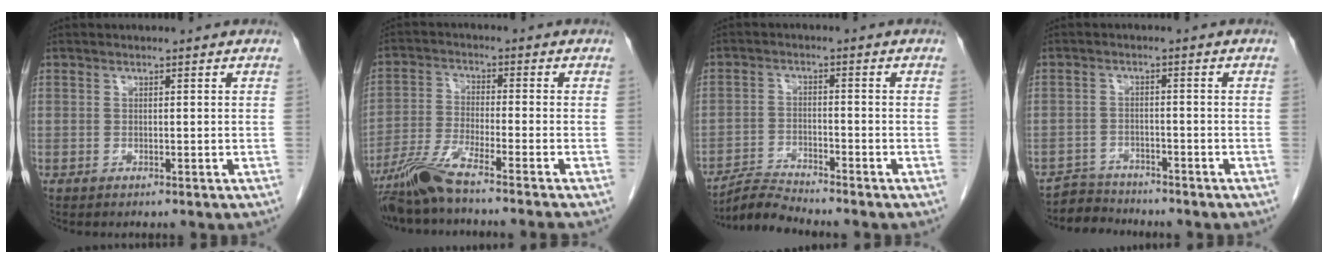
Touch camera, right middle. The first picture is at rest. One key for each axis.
{"total": 8.1, "fx": -6.7, "fy": -1.5, "fz": 4.4, "tx": -0.086, "ty": -0.027, "tz": -0.126}
{"total": 4.3, "fx": -4.1, "fy": -1.0, "fz": -0.2, "tx": -0.002, "ty": -0.015, "tz": -0.077}
{"total": 5.4, "fx": -5.3, "fy": 0.8, "fz": -0.5, "tx": 0.008, "ty": -0.005, "tz": -0.094}